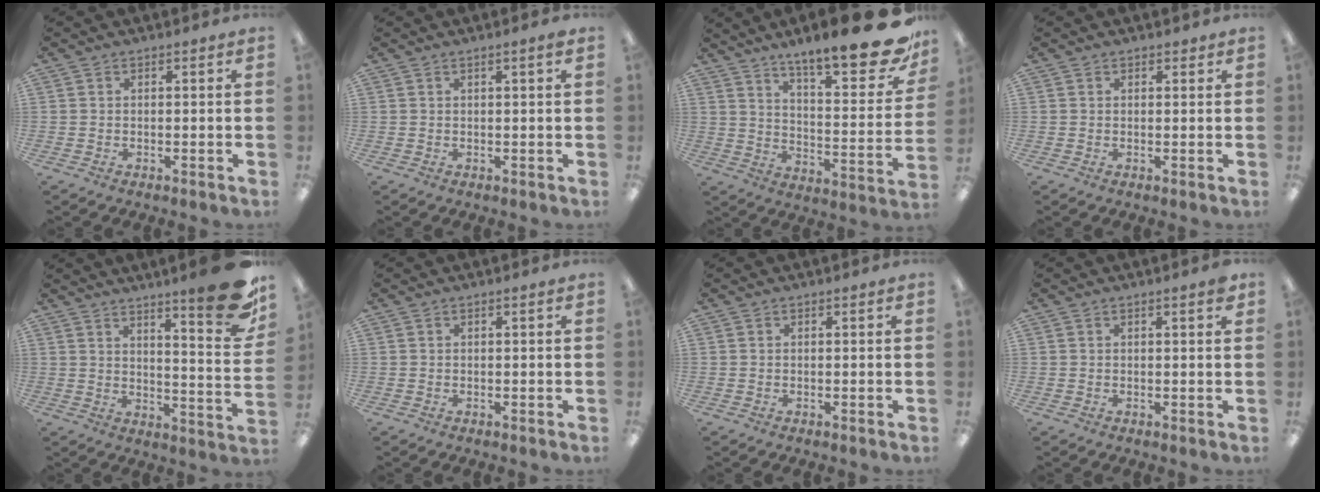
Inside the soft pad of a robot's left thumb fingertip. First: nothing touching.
{"total": 1.2, "force": [0.7, 0.1, 1.0], "torque": [-0.020, 0.001, 0.011]}
{"total": 18.1, "force": [14.0, 3.5, 11.0], "torque": [-0.166, -0.103, 0.229]}
{"total": 1.0, "force": [0.7, 0.7, 0.1], "torque": [-0.002, 0.003, 0.014]}
{"total": 15.1, "force": [10.3, 2.8, 10.7], "torque": [-0.144, -0.077, 0.167]}
{"total": 0.0}
{"total": 0.0}
{"total": 1.3, "force": [0.9, 0.2, 1.0], "torque": [-0.013, 0.000, 0.012]}